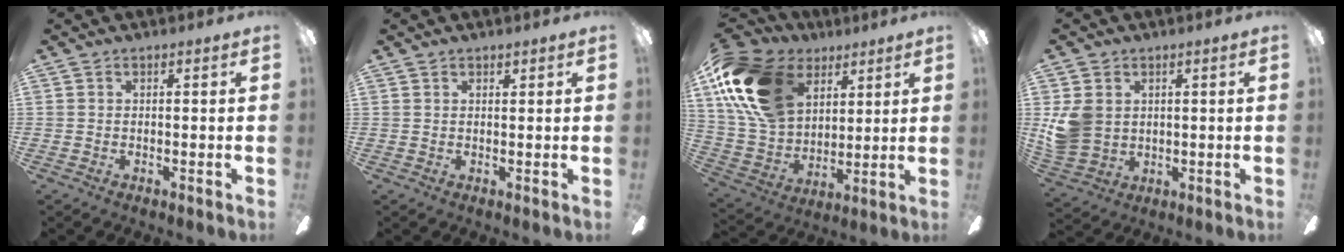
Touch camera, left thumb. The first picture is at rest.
{"total": 1.0, "force": [0.9, 0.4, 0.1], "torque": [0.006, -0.003, 0.015]}
{"total": 21.5, "force": [10.2, 13.9, 12.9], "torque": [-0.291, -0.023, 0.189]}
{"total": 7.8, "force": [1.8, 6.6, 3.8], "torque": [-0.076, 0.010, 0.039]}